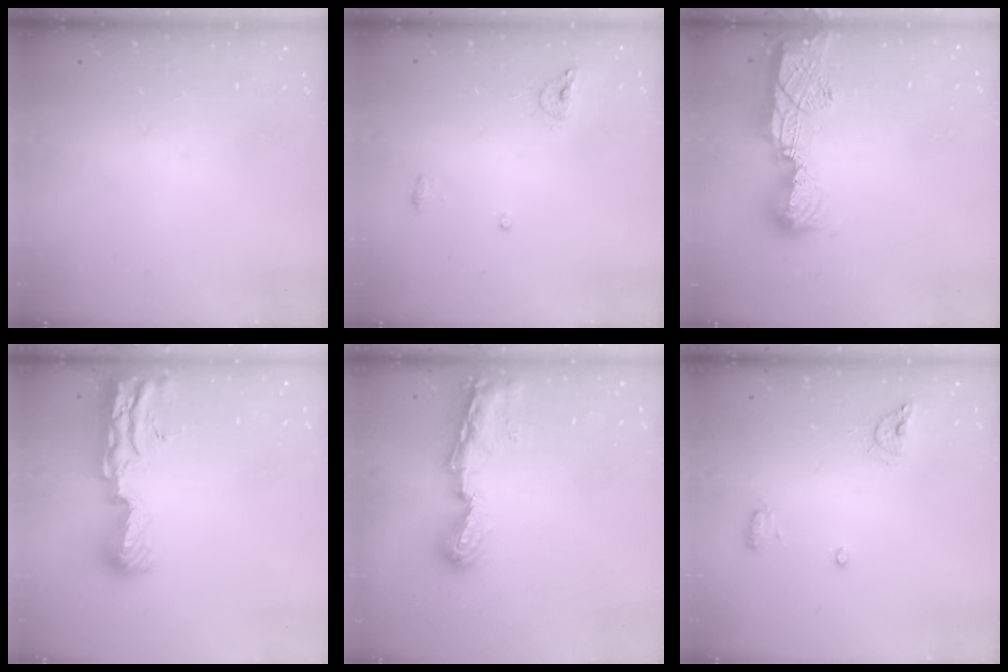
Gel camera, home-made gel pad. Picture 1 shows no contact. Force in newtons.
{"total": 6.1, "press": 5.9, "slide": 1.4}
{"total": 11.5, "press": 11.5, "slide": 0.7}
{"total": 11.5, "press": 11.4, "slide": 1.6}
{"total": 8.9, "press": 8.9, "slide": 0.9}
{"total": 6.8, "press": 6.7, "slide": 1.2}